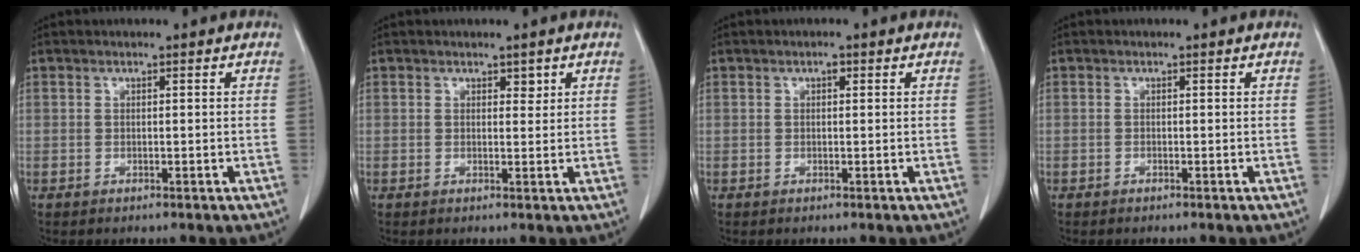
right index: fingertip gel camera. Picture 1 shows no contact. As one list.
[{"total": 1.2, "force": [0.8, 0.7, 0.6], "torque": [-0.010, -0.004, 0.010]}, {"total": 0.7, "force": [0.3, 0.4, 0.5], "torque": [-0.012, 0.002, 0.003]}, {"total": 0.0}]